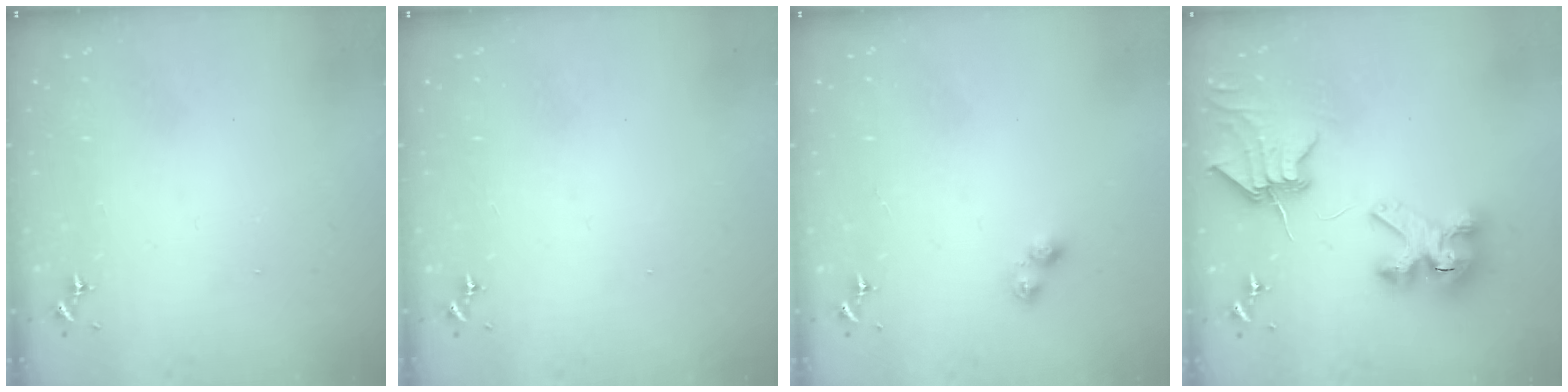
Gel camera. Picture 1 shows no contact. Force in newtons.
{"total": 0.0}
{"total": 4.7, "press": 4.5, "slide": 1.3}
{"total": 10.1, "press": 10.0, "slide": 1.3}